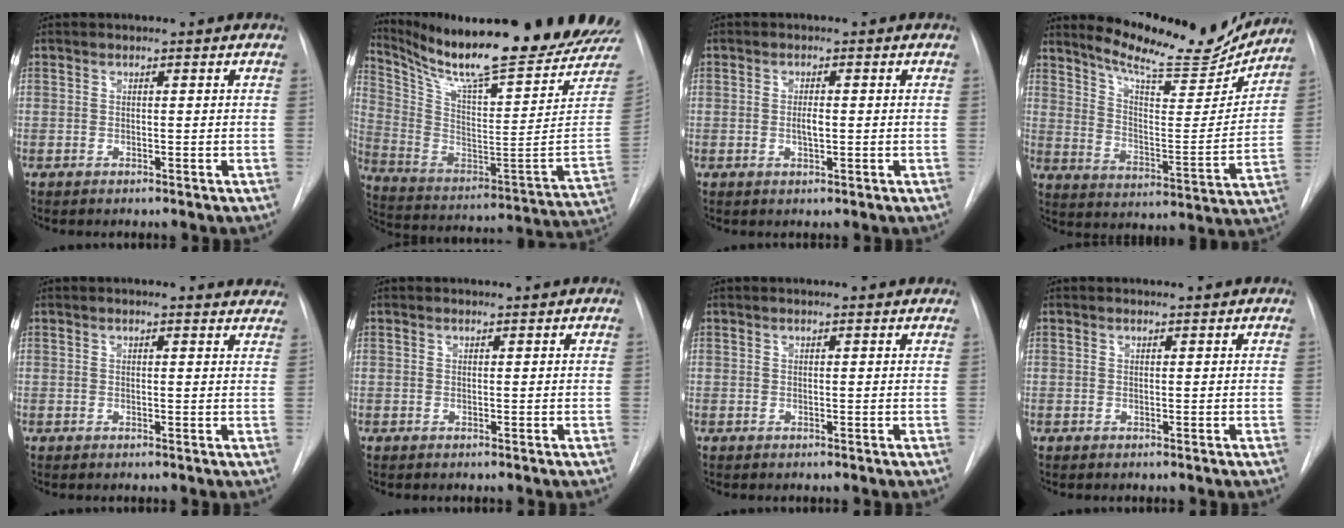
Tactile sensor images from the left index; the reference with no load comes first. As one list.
[{"total": 26.8, "force": [23.0, 0.5, 13.8], "torque": [-0.242, -0.103, 0.333]}, {"total": 2.1, "force": [-1.0, 0.5, 1.8], "torque": [-0.035, -0.005, -0.014]}, {"total": 16.3, "force": [15.2, 2.5, 5.4], "torque": [-0.087, -0.054, 0.219]}, {"total": 6.7, "force": [6.2, 1.7, 1.7], "torque": [-0.002, -0.008, 0.042]}, {"total": 0.0}, {"total": 1.8, "force": [1.6, 0.1, 0.7], "torque": [-0.015, 0.005, 0.011]}, {"total": 0.0}]